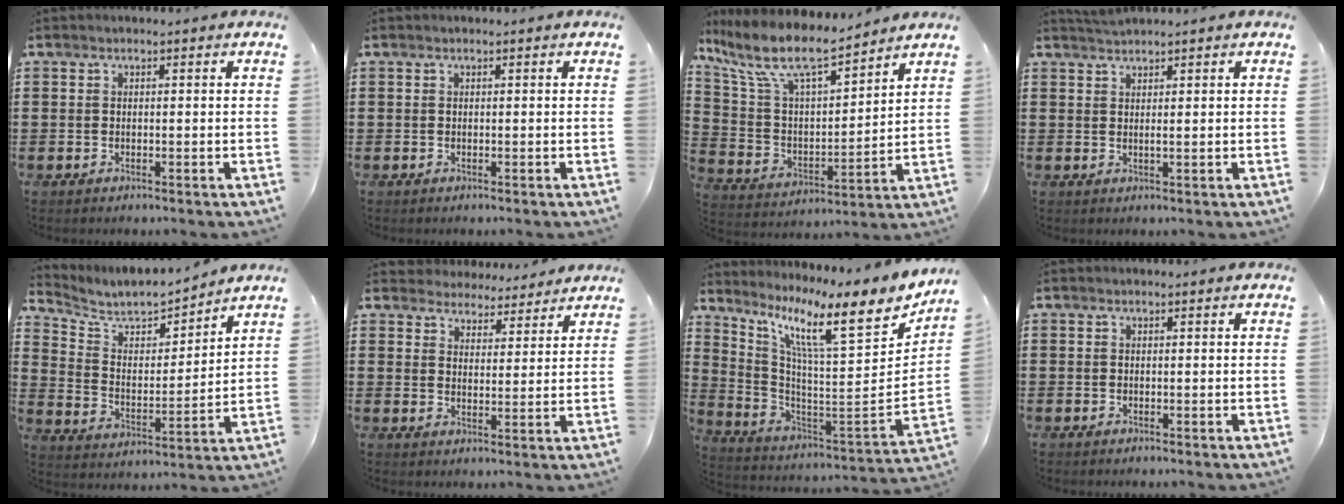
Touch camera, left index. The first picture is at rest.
{"total": 0.0}
{"total": 10.1, "force": [8.1, 2.4, 5.6], "torque": [-0.144, -0.046, 0.139]}
{"total": 1.9, "force": [1.5, -0.2, 1.1], "torque": [-0.024, 0.001, 0.029]}
{"total": 6.2, "force": [5.7, 1.8, 1.8], "torque": [-0.065, -0.037, 0.096]}
{"total": 4.1, "force": [4.0, 0.7, -0.4], "torque": [-0.012, -0.021, 0.071]}
{"total": 12.5, "force": [7.7, 1.6, 9.7], "torque": [-0.190, -0.059, 0.117]}
{"total": 0.0}